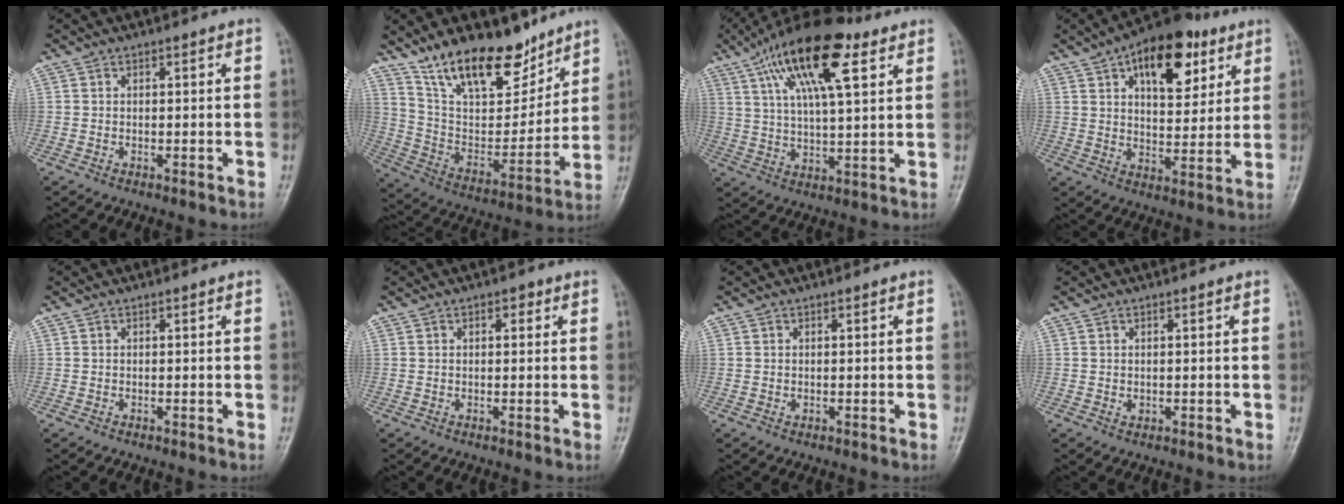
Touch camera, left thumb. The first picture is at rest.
{"total": 19.4, "force": [13.8, 8.9, 10.3], "torque": [-0.109, -0.077, 0.240]}
{"total": 18.8, "force": [9.2, 6.5, 15.1], "torque": [-0.250, -0.007, 0.157]}
{"total": 16.6, "force": [7.9, 8.5, 11.9], "torque": [-0.133, -0.018, 0.120]}
{"total": 0.0}
{"total": 1.9, "force": [0.8, 1.1, 1.3], "torque": [-0.009, 0.001, 0.009]}
{"total": 0.5, "force": [0.1, 0.3, 0.4], "torque": [-0.003, 0.000, 0.004]}
{"total": 1.0, "force": [0.2, 0.7, 0.7], "torque": [-0.009, -0.002, 0.007]}